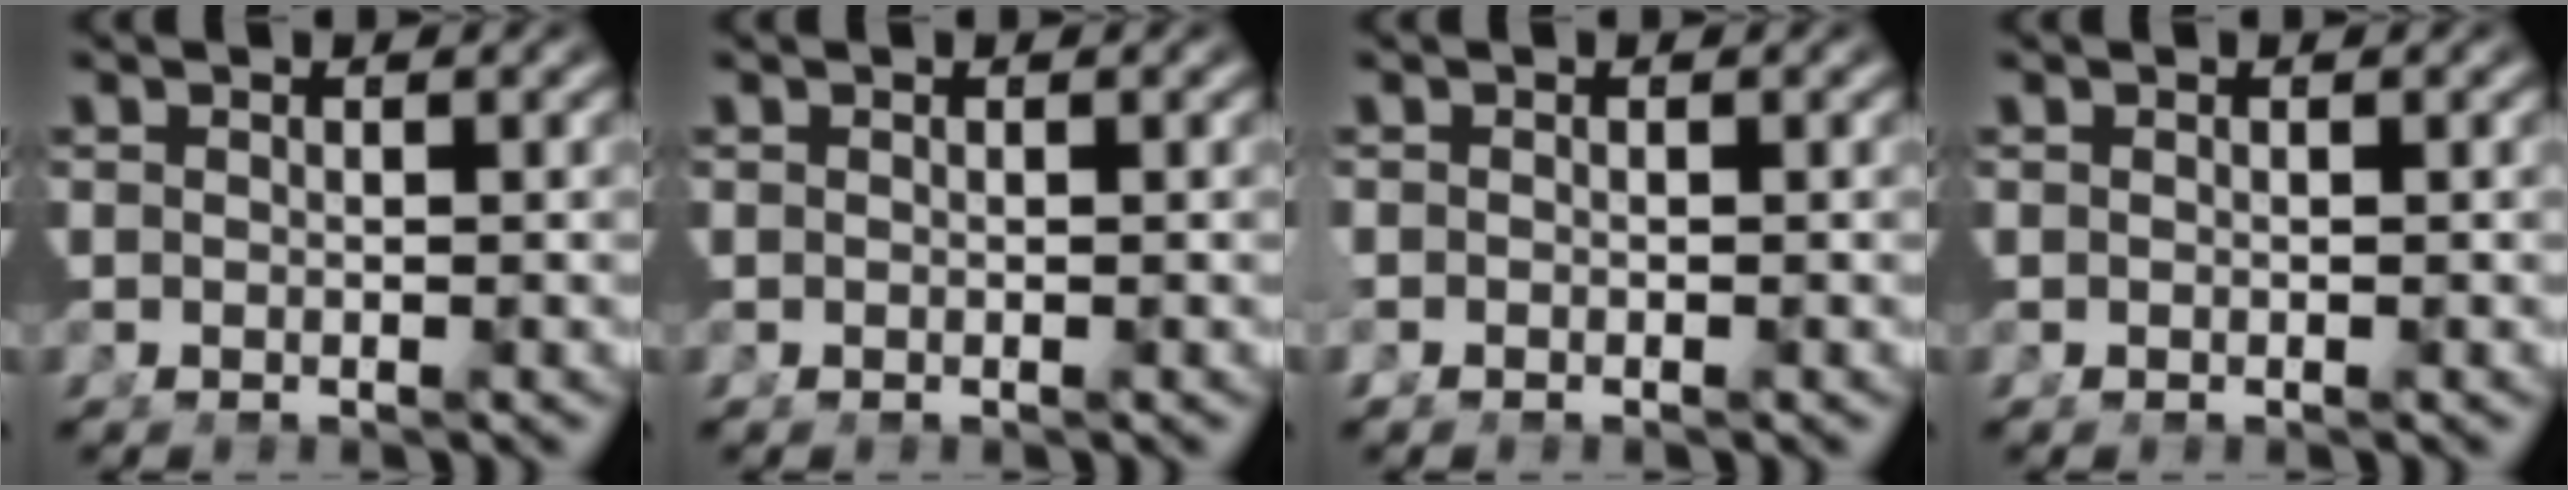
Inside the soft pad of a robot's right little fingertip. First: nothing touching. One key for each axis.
{"total": 0.0}
{"total": 0.8, "fx": -0.5, "fy": 0.3, "fz": 0.6, "tx": -0.016, "ty": -0.001, "tz": -0.009}
{"total": 0.0}